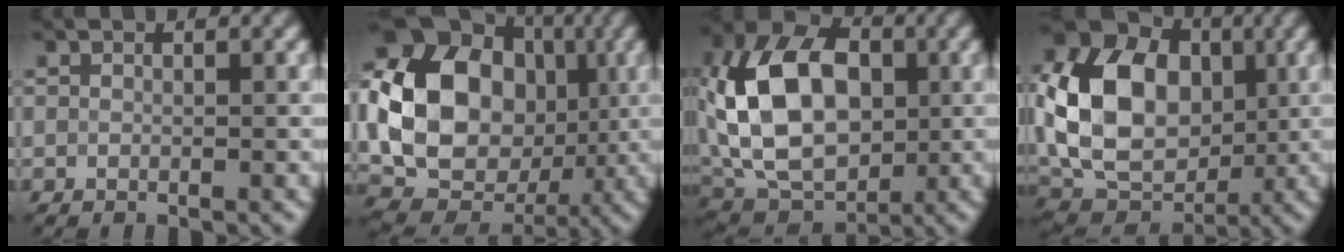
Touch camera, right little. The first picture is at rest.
{"total": 15.0, "force": [0.5, 11.4, 9.6], "torque": [-0.186, 0.005, 0.003]}
{"total": 13.2, "force": [1.2, 8.9, 9.6], "torque": [-0.199, 0.024, 0.012]}
{"total": 13.1, "force": [1.1, 9.6, 8.9], "torque": [-0.175, 0.015, 0.012]}